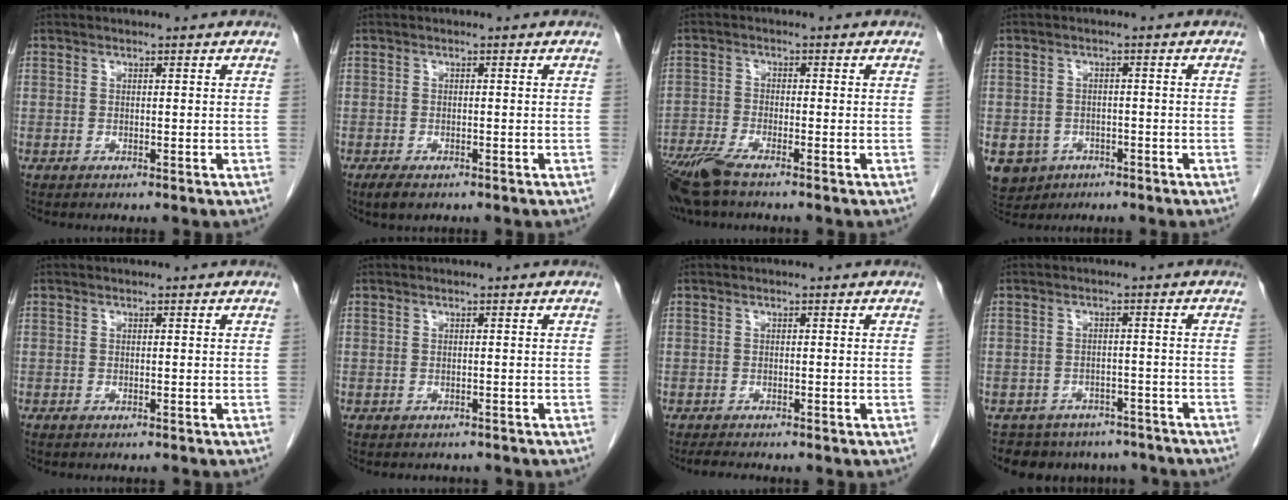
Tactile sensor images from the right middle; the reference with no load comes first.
{"total": 2.4, "force": [-1.6, 1.0, 1.5], "torque": [-0.032, -0.004, -0.020]}
{"total": 7.0, "force": [-5.3, 0.9, 4.4], "torque": [-0.090, -0.018, -0.103]}
{"total": 7.1, "force": [-3.6, 5.9, 1.8], "torque": [-0.043, 0.003, -0.050]}
{"total": 1.4, "force": [-1.2, 0.4, 0.7], "torque": [-0.011, -0.002, -0.014]}
{"total": 2.6, "force": [-2.3, 1.1, 0.4], "torque": [-0.011, -0.001, -0.028]}
{"total": 2.1, "force": [-1.9, 0.1, 0.9], "torque": [-0.021, -0.008, -0.030]}
{"total": 9.4, "force": [-7.9, 4.9, 1.0], "torque": [-0.010, 0.016, -0.091]}